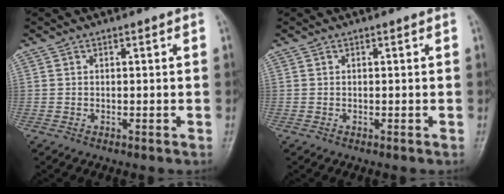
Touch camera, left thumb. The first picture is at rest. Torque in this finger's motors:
{"motor_torque": [0.00, 0.00, -0.03, -0.03, 0.00]}